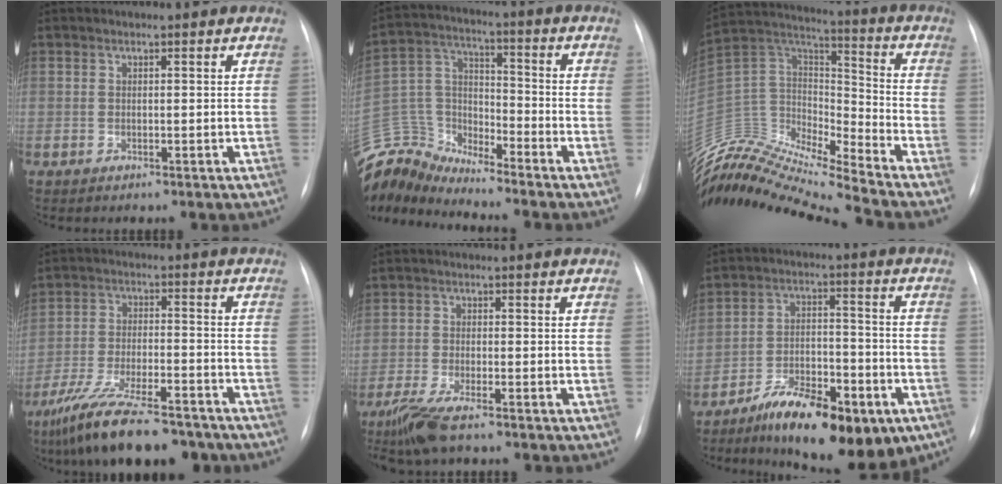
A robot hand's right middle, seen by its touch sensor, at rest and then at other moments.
{"total": 11.8, "force": [-11.7, 1.6, 0.2], "torque": [-0.016, 0.061, -0.232]}
{"total": 18.8, "force": [-18.2, -0.1, 5.0], "torque": [-0.088, 0.049, -0.332]}
{"total": 16.1, "force": [-12.7, 3.7, 9.1], "torque": [-0.161, -0.018, -0.209]}
{"total": 6.2, "force": [-4.6, 1.1, 4.1], "torque": [-0.088, -0.016, -0.081]}
{"total": 16.5, "force": [-9.9, 6.0, 11.7], "torque": [-0.166, 0.012, -0.150]}